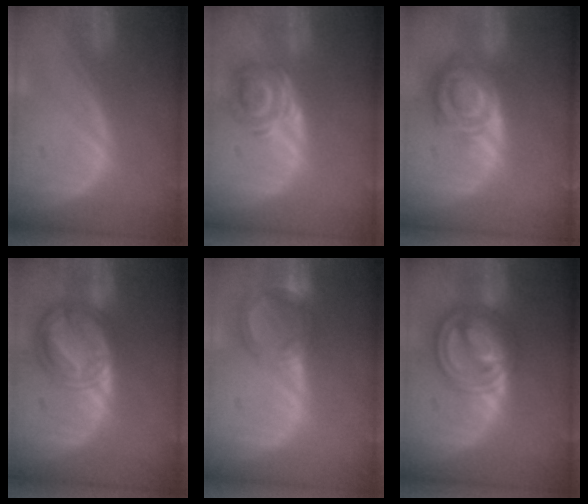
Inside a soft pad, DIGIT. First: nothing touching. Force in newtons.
{"total": 5.6, "press": 5.2, "slide": 2.2}
{"total": 8.5, "press": 7.4, "slide": 4.2}
{"total": 8.9, "press": 8.8, "slide": 0.7}
{"total": 6.4, "press": 5.8, "slide": 2.7}
{"total": 9.2, "press": 9.2, "slide": 0.7}